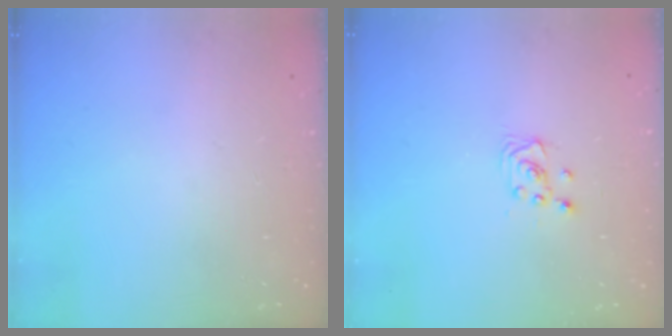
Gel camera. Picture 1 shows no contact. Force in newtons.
{"total": 2.2, "press": 2.2, "slide": 0.3}